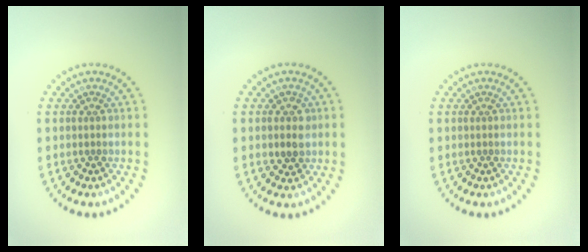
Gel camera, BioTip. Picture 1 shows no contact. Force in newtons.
{"total": 2.0, "press": 1.9, "slide": 0.5}
{"total": 0.0}